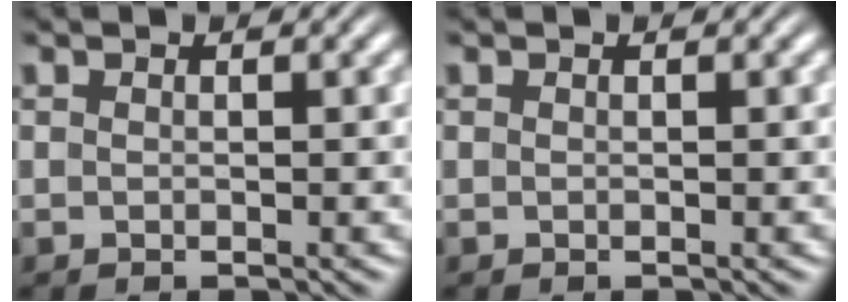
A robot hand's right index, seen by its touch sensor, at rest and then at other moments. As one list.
[{"total": 0.0}]